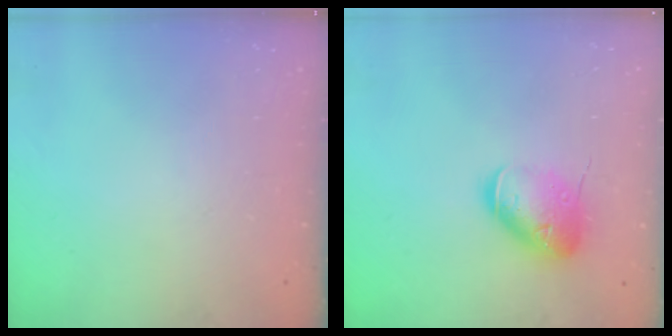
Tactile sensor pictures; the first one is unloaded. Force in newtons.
{"total": 13.2, "press": 13.1, "slide": 1.8}